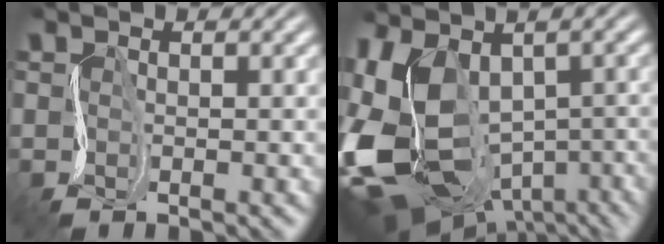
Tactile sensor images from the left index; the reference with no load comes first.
{"total": 14.5, "force": [-3.9, 8.6, 11.0], "torque": [-0.244, -0.049, -0.020]}